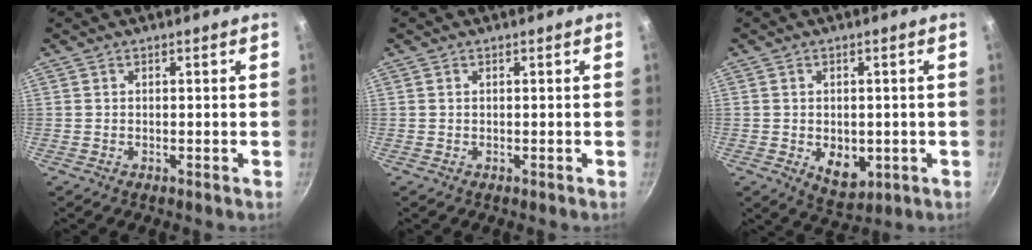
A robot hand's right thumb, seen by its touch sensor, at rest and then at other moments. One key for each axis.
{"total": 0.0}
{"total": 7.1, "fx": -1.4, "fy": 4.8, "fz": 5.0, "tx": -0.054, "ty": -0.009, "tz": -0.007}